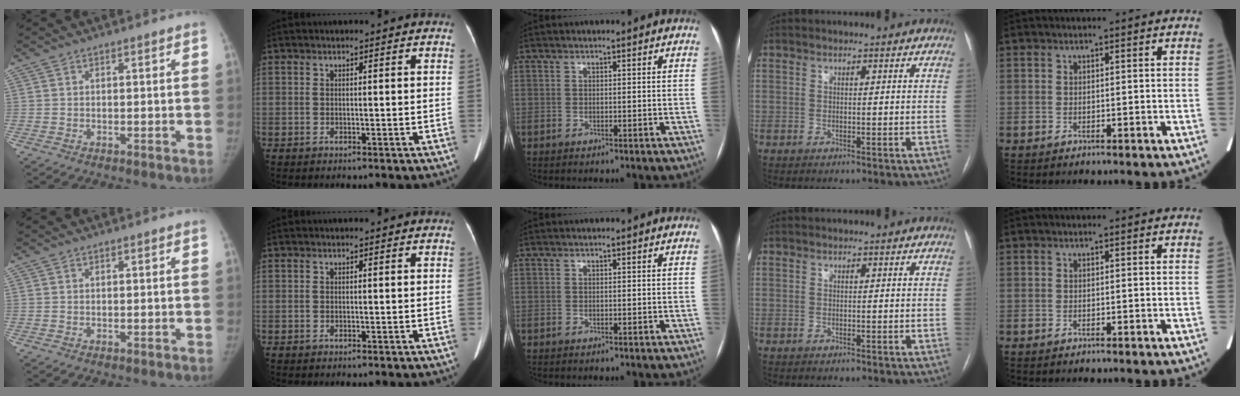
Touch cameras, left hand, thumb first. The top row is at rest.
{}